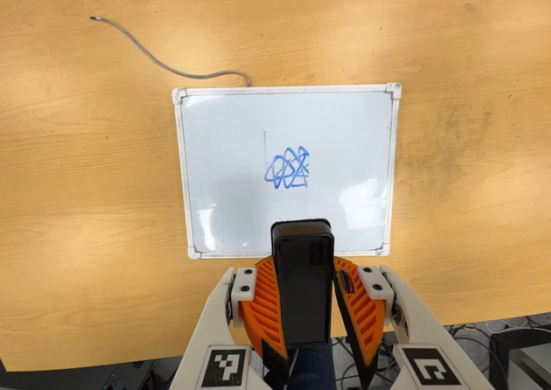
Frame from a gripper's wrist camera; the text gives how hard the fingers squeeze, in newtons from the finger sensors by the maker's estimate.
{"total": 7.3, "left": 7.5, "right": 7.0}